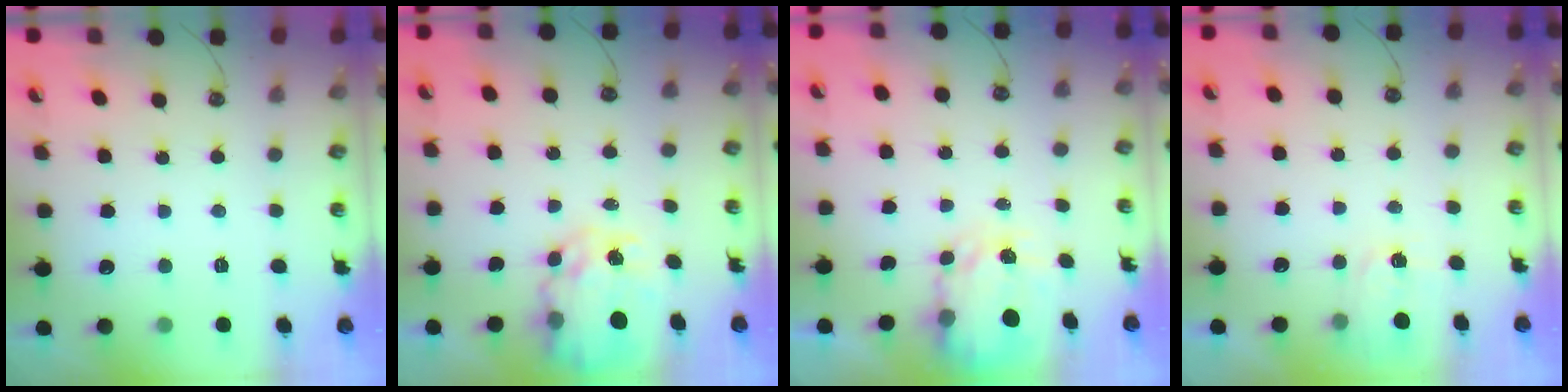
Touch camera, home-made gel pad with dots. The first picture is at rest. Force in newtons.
{"total": 8.7, "press": 8.7, "slide": 0.8}
{"total": 3.9, "press": 3.9, "slide": 0.3}
{"total": 2.0, "press": 2.0, "slide": 0.3}